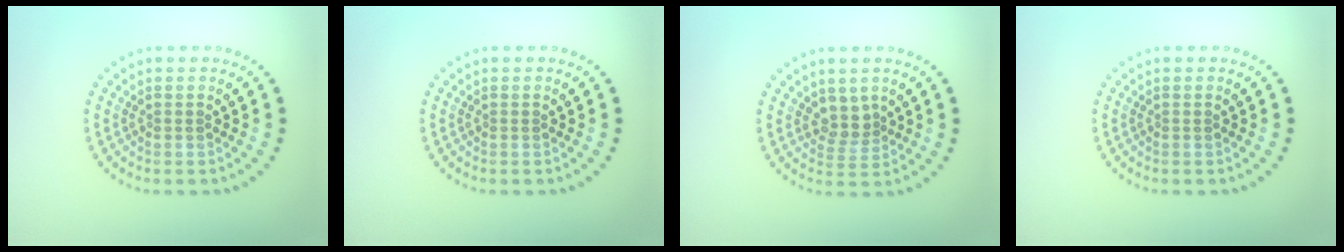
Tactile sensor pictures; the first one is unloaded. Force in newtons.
{"total": 0.0}
{"total": 2.2, "press": 1.7, "slide": 1.4}
{"total": 0.0}